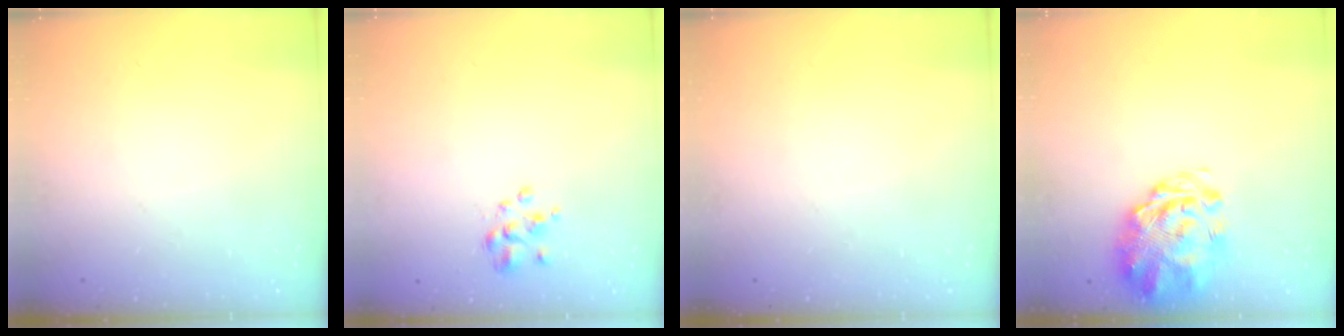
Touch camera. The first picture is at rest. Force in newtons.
{"total": 2.6, "press": 2.5, "slide": 0.8}
{"total": 0.0}
{"total": 3.3, "press": 2.9, "slide": 1.6}